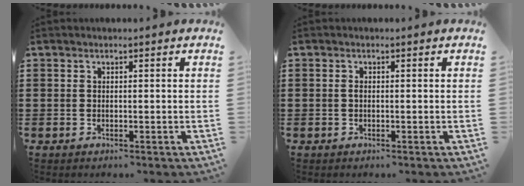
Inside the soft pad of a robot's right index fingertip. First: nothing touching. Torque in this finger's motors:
{"motor_torque": [0.27, 0.00, 0.05, 0.03]}